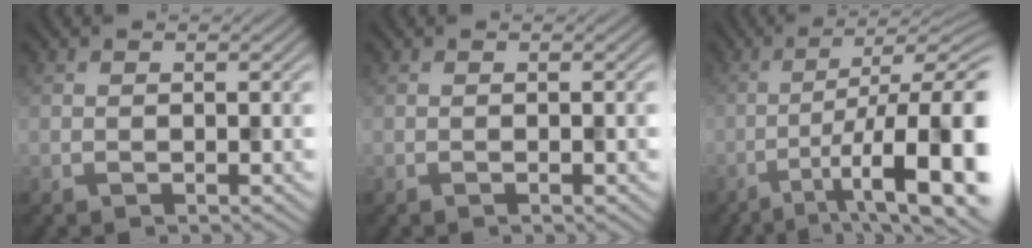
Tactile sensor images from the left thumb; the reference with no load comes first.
{"total": 0.5, "force": [-0.2, 0.0, 0.5], "torque": [-0.011, 0.001, -0.004]}
{"total": 14.5, "force": [-5.5, 3.6, 12.9], "torque": [-0.192, -0.004, -0.078]}